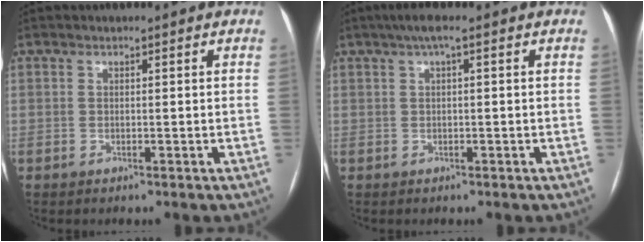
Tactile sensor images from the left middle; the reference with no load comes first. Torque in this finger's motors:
{"motor_torque": [0.31, -0.35, 0.20, 0.05]}